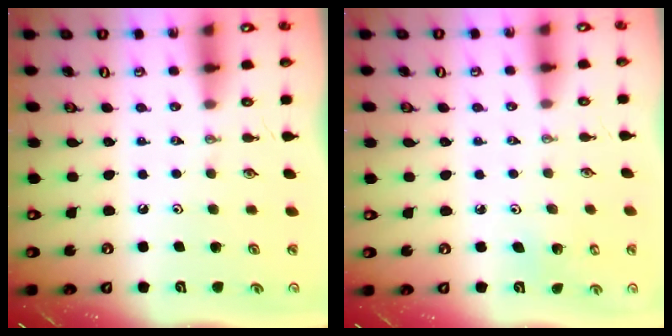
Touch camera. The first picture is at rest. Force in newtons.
{"total": 3.5, "press": 3.5, "slide": 0.3}